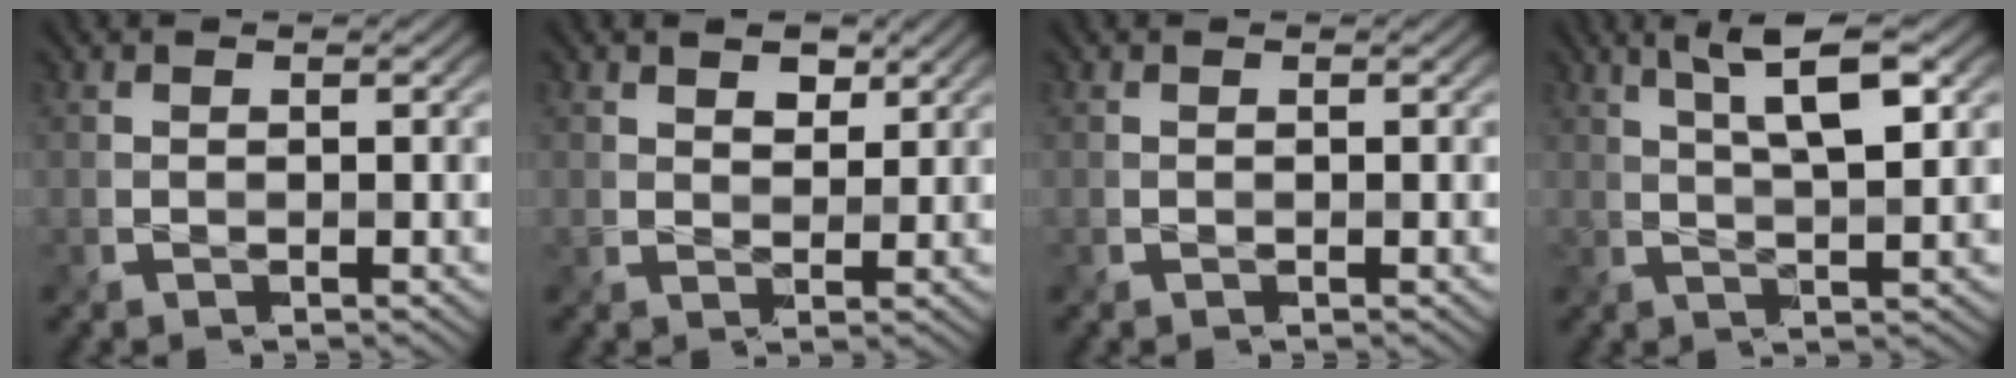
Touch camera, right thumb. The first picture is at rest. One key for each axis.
{"total": 2.6, "fx": 1.6, "fy": 1.5, "fz": 1.5, "tx": -0.026, "ty": -0.002, "tz": 0.028}
{"total": 0.0}
{"total": 7.3, "fx": 3.1, "fy": 1.4, "fz": 6.4, "tx": -0.102, "ty": 0.008, "tz": 0.054}